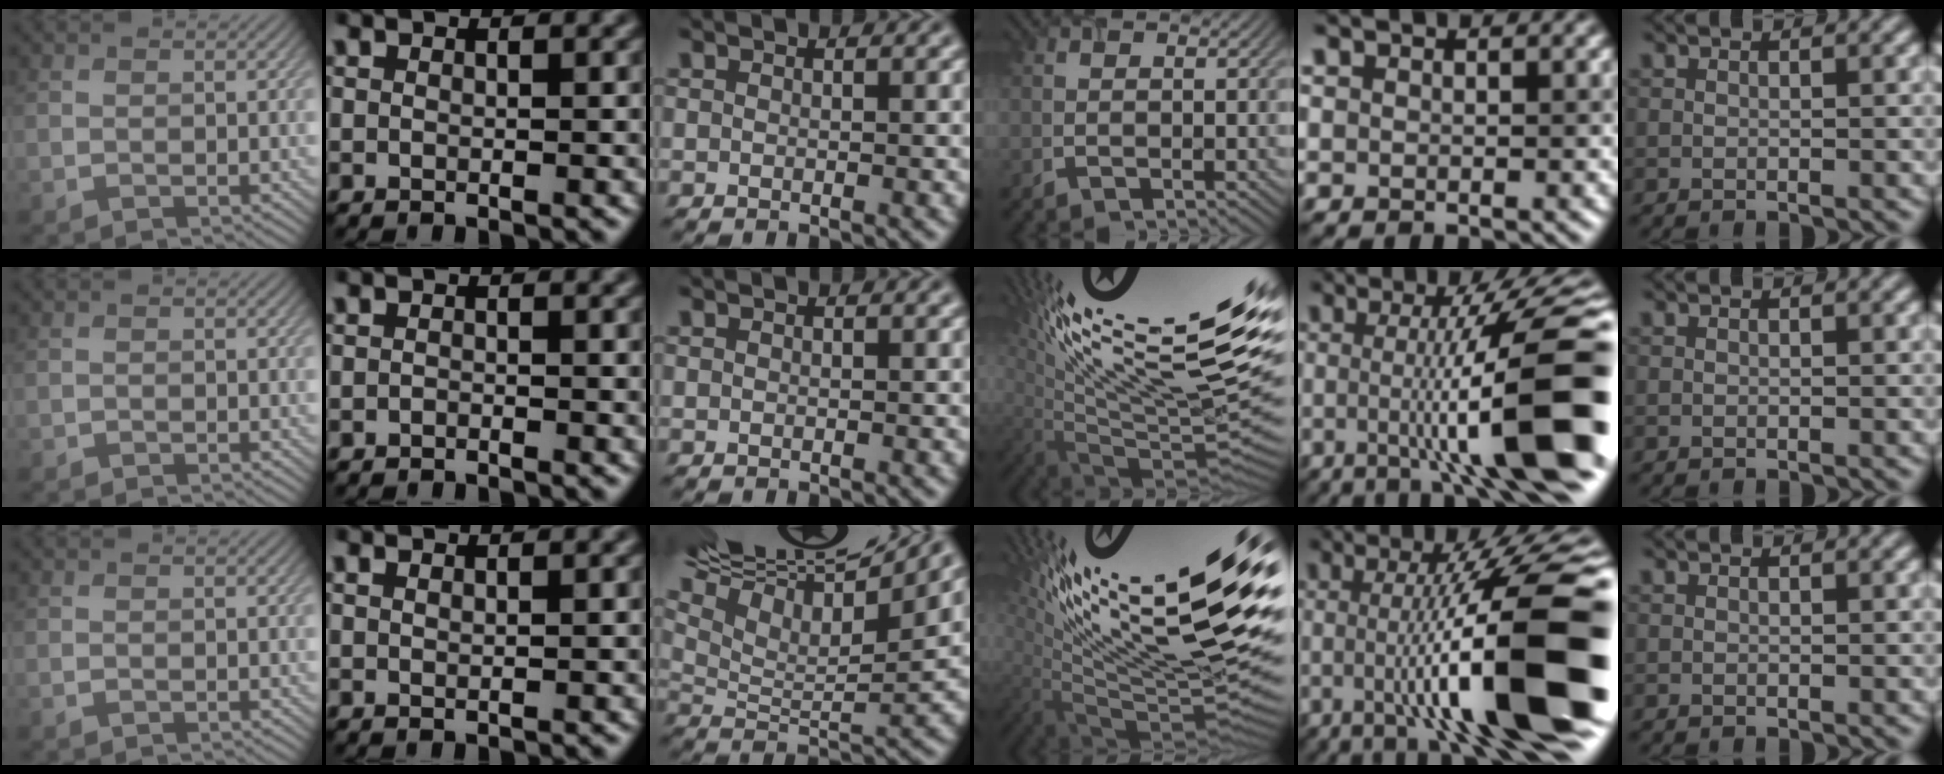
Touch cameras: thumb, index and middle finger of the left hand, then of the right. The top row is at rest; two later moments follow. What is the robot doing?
{"motion": "screw", "object": "timer"}